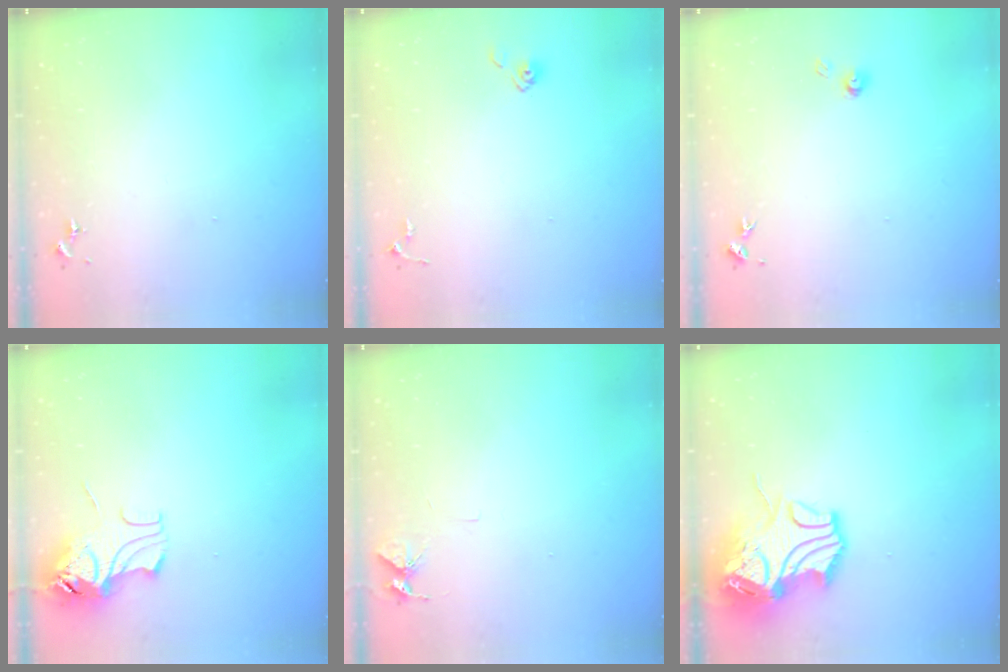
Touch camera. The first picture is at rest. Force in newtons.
{"total": 3.3, "press": 3.3, "slide": 0.4}
{"total": 4.0, "press": 4.0, "slide": 0.3}
{"total": 10.2, "press": 10.2, "slide": 1.2}
{"total": 5.4, "press": 5.4, "slide": 0.6}
{"total": 13.9, "press": 13.8, "slide": 2.1}